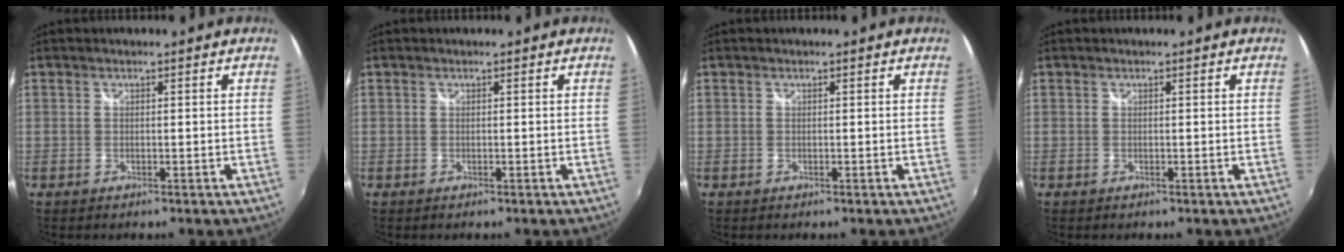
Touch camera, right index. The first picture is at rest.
{"total": 0.0}
{"total": 0.0}
{"total": 0.0}